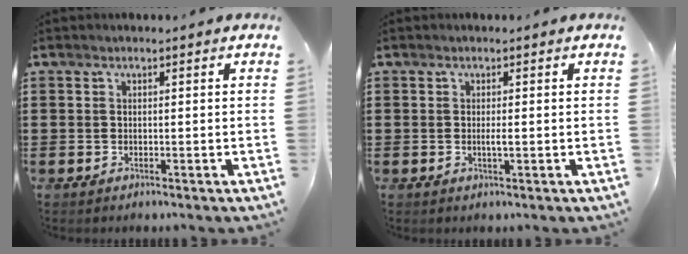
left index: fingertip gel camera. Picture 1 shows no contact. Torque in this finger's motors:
{"motor_torque": [0.39, 0.04, 0.06, 0.04]}